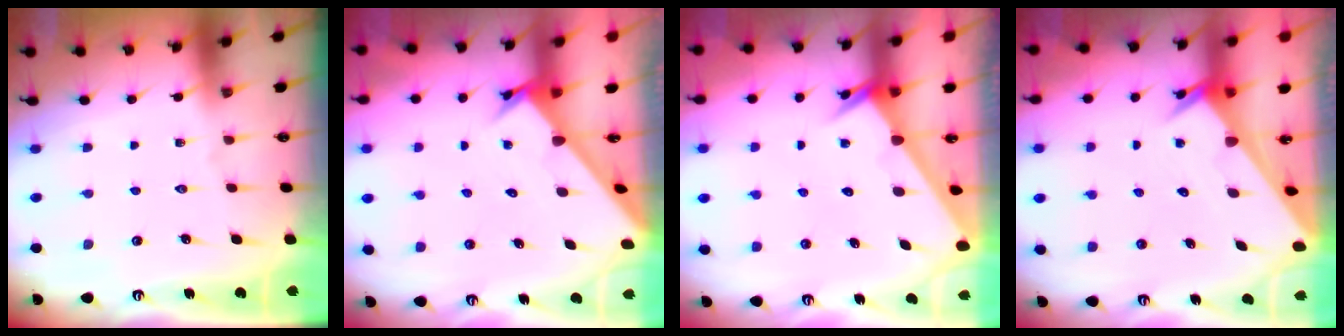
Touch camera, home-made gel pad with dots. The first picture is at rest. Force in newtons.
{"total": 2.7, "press": 2.7, "slide": 0.3}
{"total": 2.5, "press": 2.5, "slide": 0.1}
{"total": 3.3, "press": 3.3, "slide": 0.4}